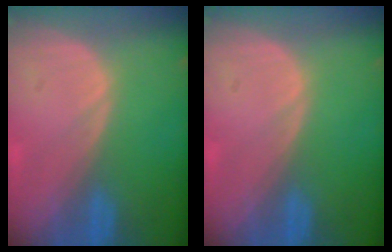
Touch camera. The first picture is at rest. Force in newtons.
{"total": 0.0}